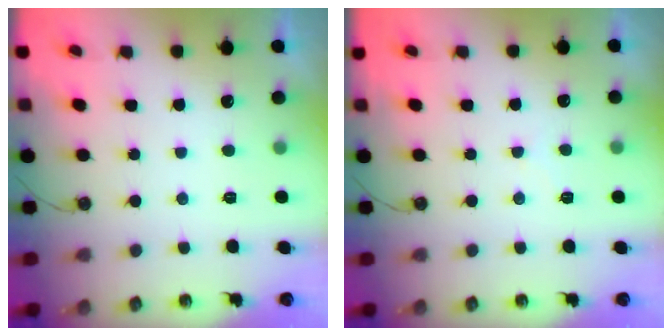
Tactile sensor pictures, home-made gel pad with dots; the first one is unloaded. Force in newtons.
{"total": 5.4, "press": 5.3, "slide": 0.8}